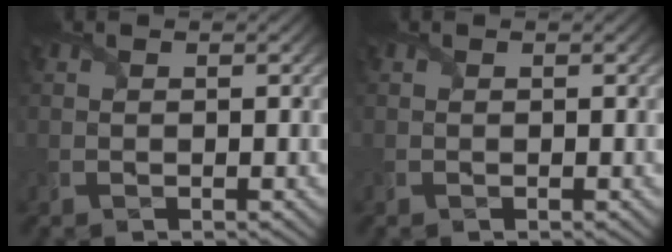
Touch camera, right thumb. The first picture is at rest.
{"total": 0.0}